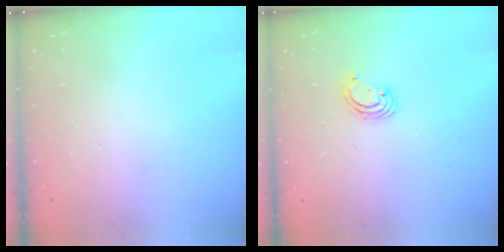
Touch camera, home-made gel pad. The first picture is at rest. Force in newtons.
{"total": 3.5, "press": 3.5, "slide": 0.2}